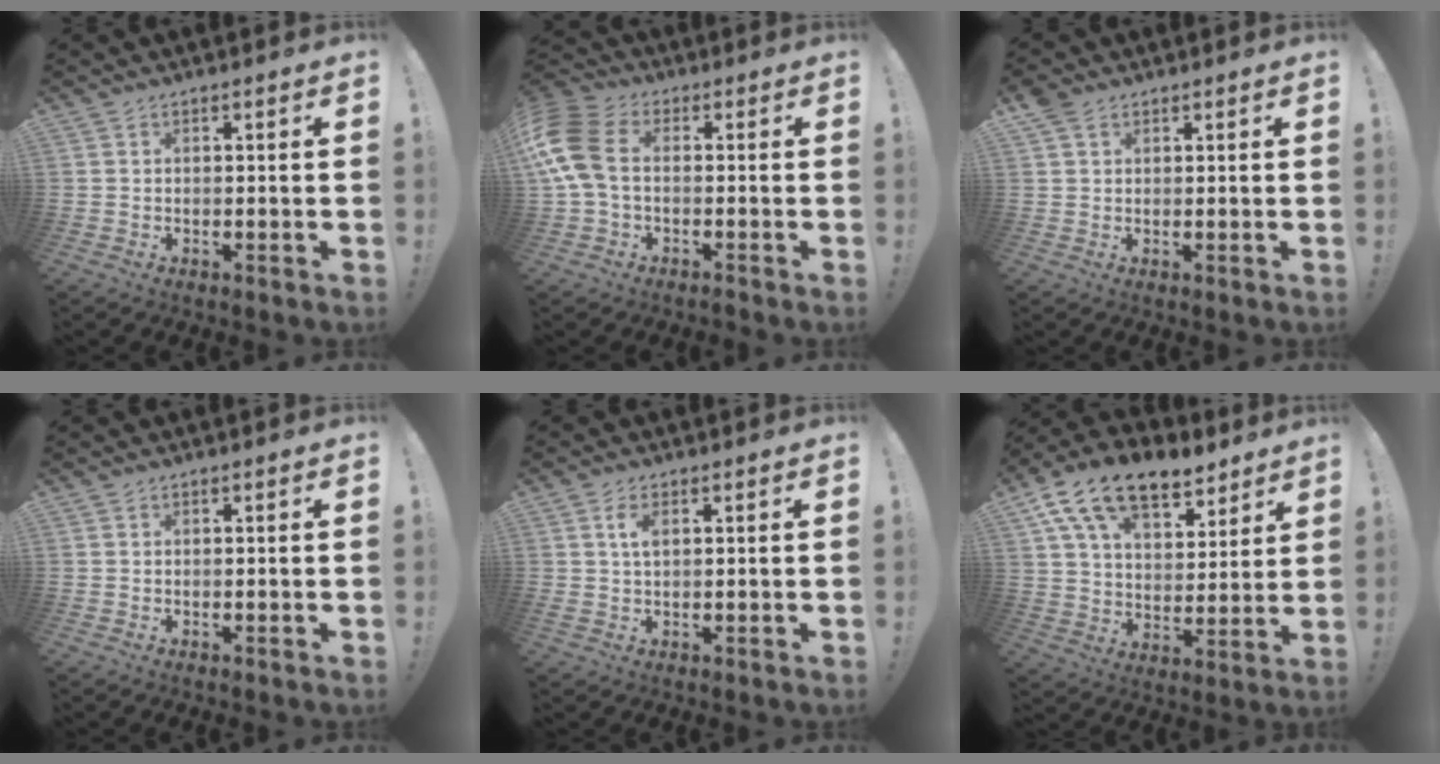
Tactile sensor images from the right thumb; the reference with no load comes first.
{"total": 12.6, "force": [0.1, 7.9, 9.8], "torque": [-0.216, 0.014, 0.005]}
{"total": 3.1, "force": [2.0, 1.9, 1.4], "torque": [-0.023, -0.005, 0.039]}
{"total": 0.0}
{"total": 3.6, "force": [1.2, 1.5, 3.0], "torque": [-0.051, -0.003, 0.018]}
{"total": 17.1, "force": [11.1, 9.0, 9.4], "torque": [-0.161, -0.066, 0.204]}